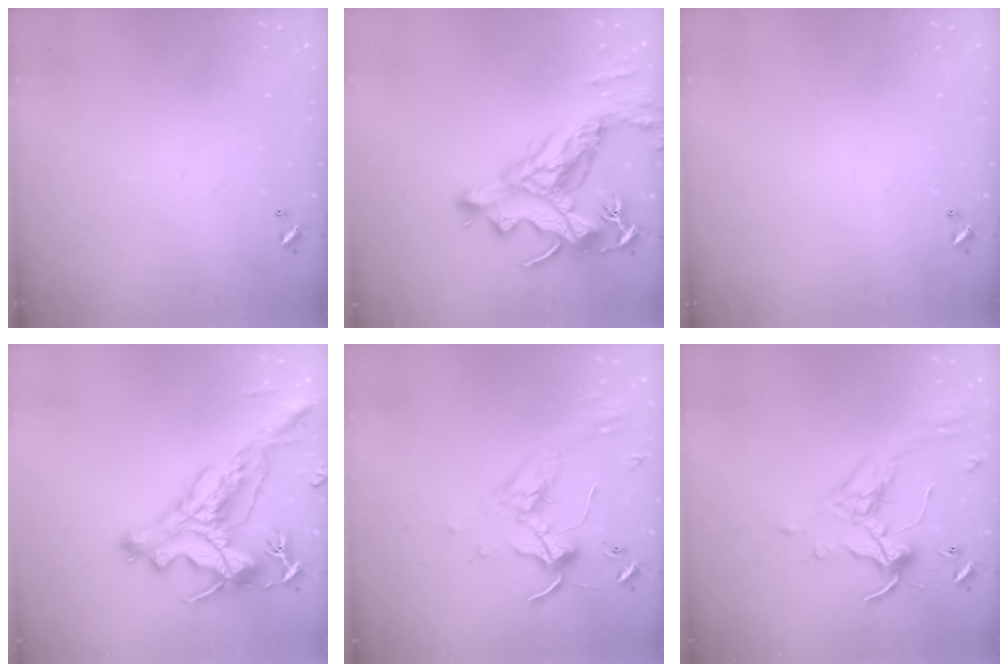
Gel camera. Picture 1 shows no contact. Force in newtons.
{"total": 11.2, "press": 11.0, "slide": 2.4}
{"total": 0.0}
{"total": 4.0, "press": 3.8, "slide": 1.3}
{"total": 1.7, "press": 1.7, "slide": 0.4}
{"total": 0.9, "press": 0.5, "slide": 0.7}